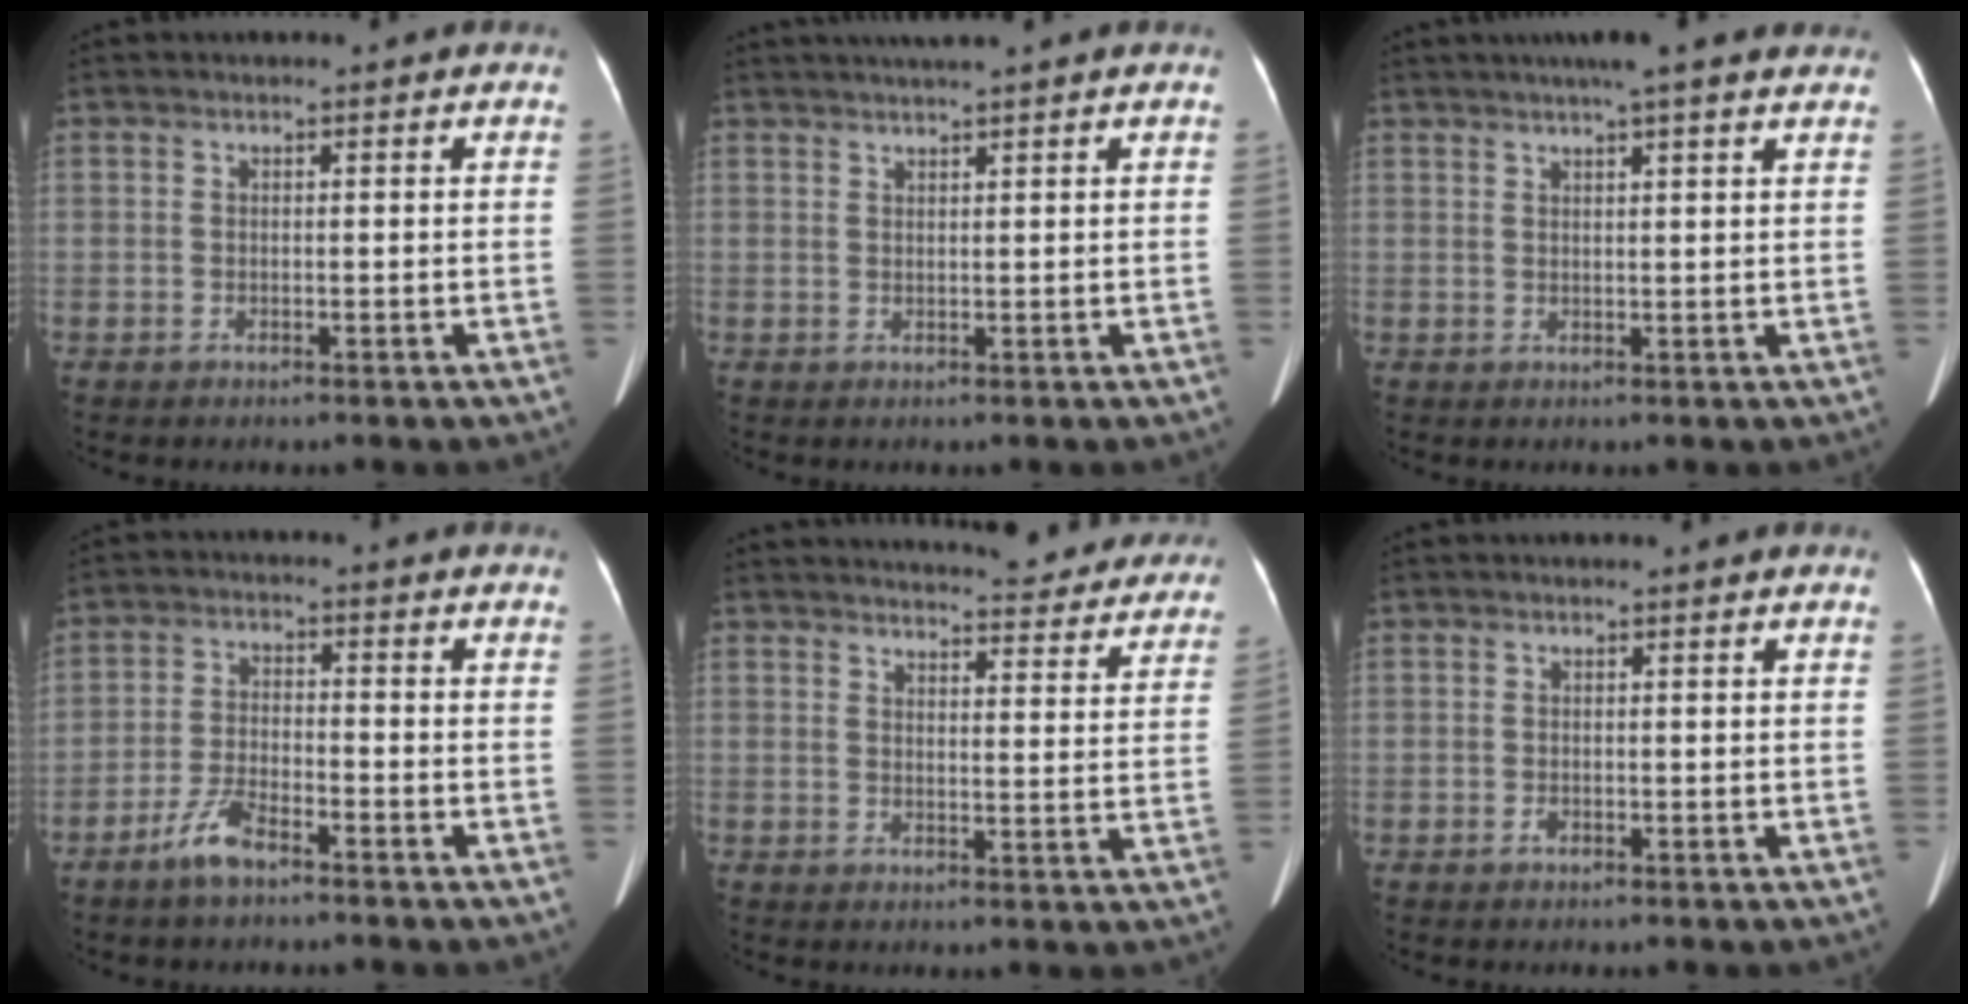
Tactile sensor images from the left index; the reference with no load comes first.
{"total": 3.9, "force": [3.3, -0.6, 2.0], "torque": [-0.026, 0.024, 0.053]}
{"total": 9.4, "force": [7.7, 0.7, 5.4], "torque": [-0.078, 0.027, 0.089]}
{"total": 5.0, "force": [-3.8, 1.1, 3.1], "torque": [-0.074, -0.003, -0.073]}
{"total": 19.1, "force": [18.1, 3.4, 5.1], "torque": [-0.049, -0.039, 0.200]}
{"total": 0.6, "force": [-0.3, 0.3, 0.3], "torque": [-0.009, 0.000, -0.003]}